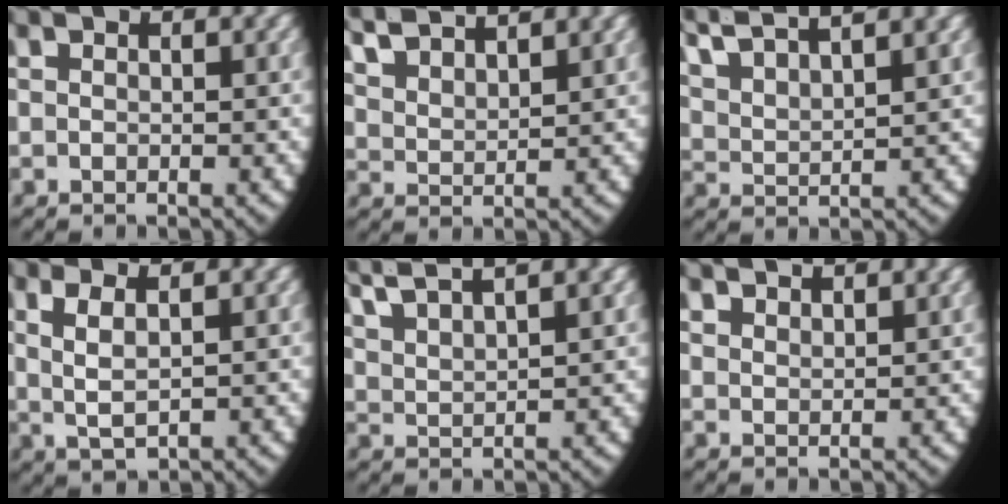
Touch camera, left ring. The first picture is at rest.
{"total": 4.3, "force": [3.7, 1.5, 1.7], "torque": [-0.050, -0.001, 0.071]}
{"total": 5.7, "force": [4.4, 2.1, 2.8], "torque": [-0.079, 0.002, 0.079]}
{"total": 3.1, "force": [0.6, 1.4, 2.7], "torque": [-0.061, -0.006, 0.024]}
{"total": 4.9, "force": [4.2, 1.2, 2.3], "torque": [-0.064, 0.004, 0.078]}
{"total": 2.4, "force": [2.4, -0.3, 0.2], "torque": [-0.005, -0.002, 0.048]}